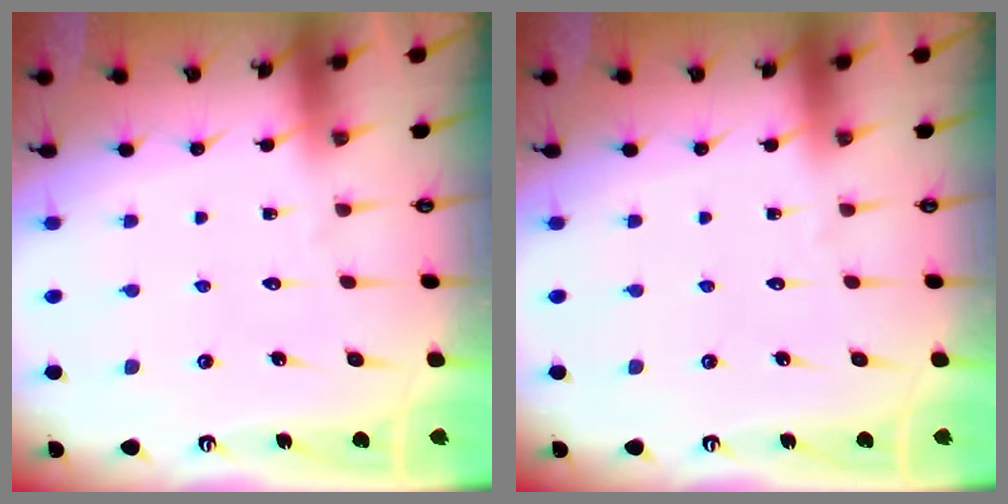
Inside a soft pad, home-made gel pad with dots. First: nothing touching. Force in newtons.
{"total": 0.0}